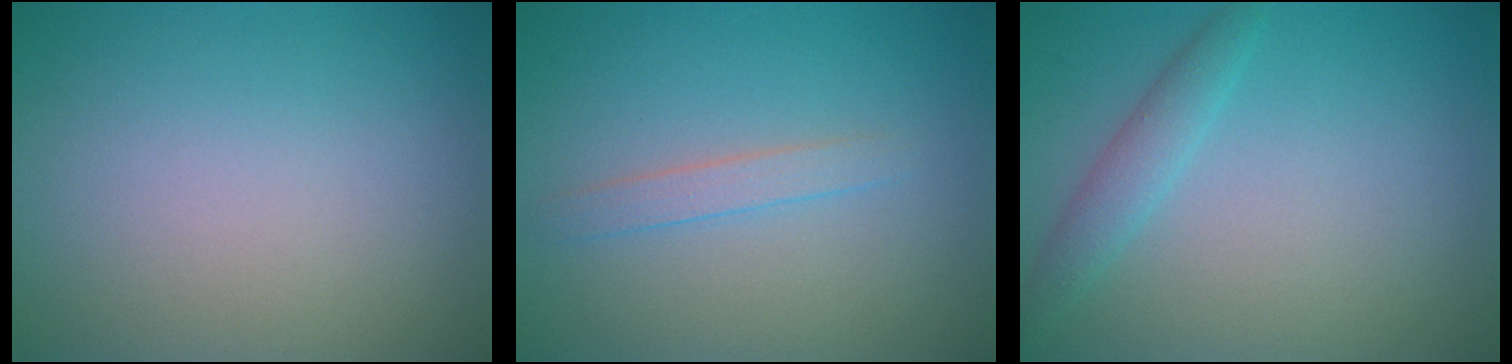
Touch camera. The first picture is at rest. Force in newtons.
{"total": 1.4, "press": 1.4, "slide": 0.0}
{"total": 2.0, "press": 2.0, "slide": 0.1}